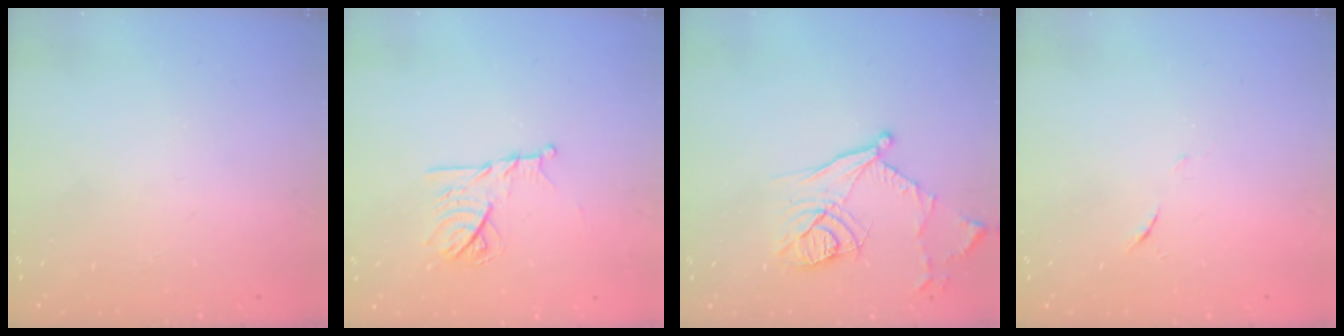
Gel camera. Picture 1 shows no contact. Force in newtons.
{"total": 11.7, "press": 11.7, "slide": 0.1}
{"total": 13.8, "press": 13.7, "slide": 1.8}
{"total": 4.3, "press": 4.1, "slide": 1.2}